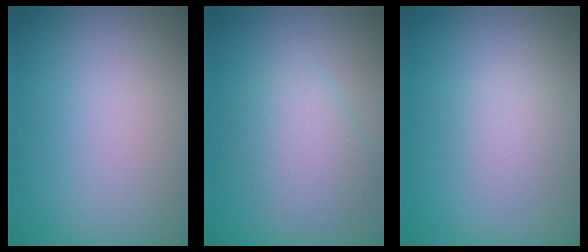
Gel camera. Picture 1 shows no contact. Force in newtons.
{"total": 3.0, "press": 3.0, "slide": 0.1}
{"total": 1.6, "press": 1.6, "slide": 0.1}